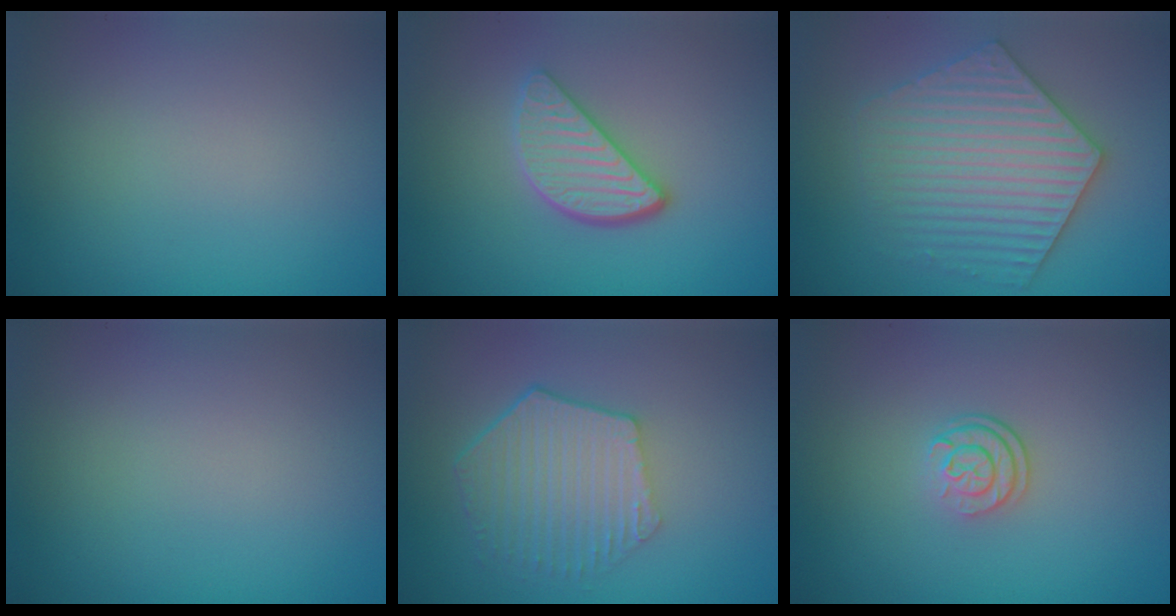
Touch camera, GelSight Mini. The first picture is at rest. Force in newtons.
{"total": 3.5, "press": 2.9, "slide": 2.0}
{"total": 6.1, "press": 6.1, "slide": 0.9}
{"total": 0.0}
{"total": 5.6, "press": 4.1, "slide": 3.7}
{"total": 2.4, "press": 1.7, "slide": 1.7}